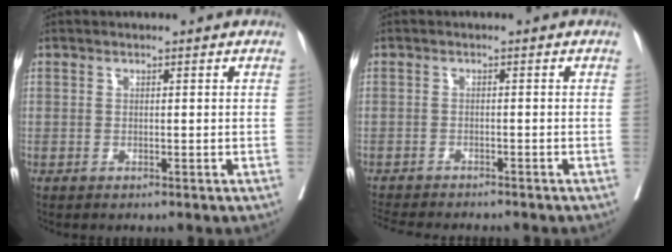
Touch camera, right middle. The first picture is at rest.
{"total": 9.9, "force": [-9.0, 1.5, 3.7], "torque": [-0.060, -0.012, -0.127]}